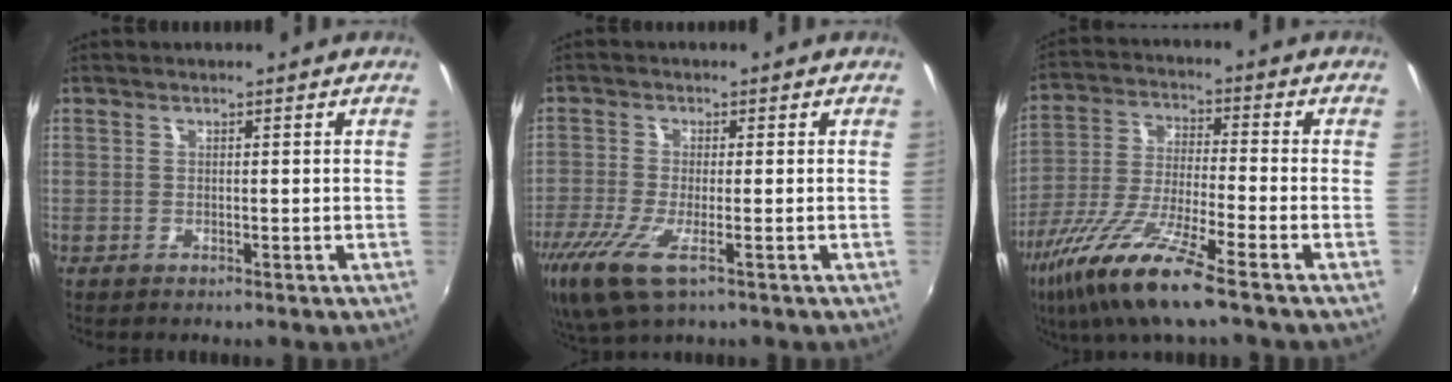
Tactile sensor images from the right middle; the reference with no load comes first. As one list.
[{"total": 8.3, "force": [-4.6, 2.3, 6.5], "torque": [-0.153, -0.033, -0.085]}, {"total": 14.3, "force": [-9.2, 1.4, 10.8], "torque": [-0.228, -0.032, -0.178]}]